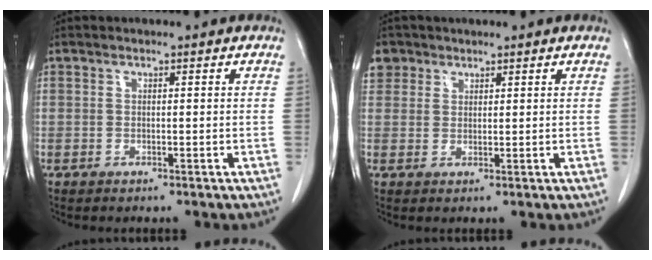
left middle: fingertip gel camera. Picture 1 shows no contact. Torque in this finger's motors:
{"motor_torque": [0.53, -0.52, 0.12, 0.02]}